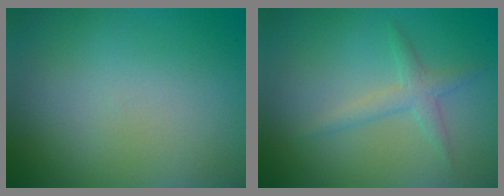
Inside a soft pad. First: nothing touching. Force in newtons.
{"total": 1.9, "press": 1.9, "slide": 0.1}